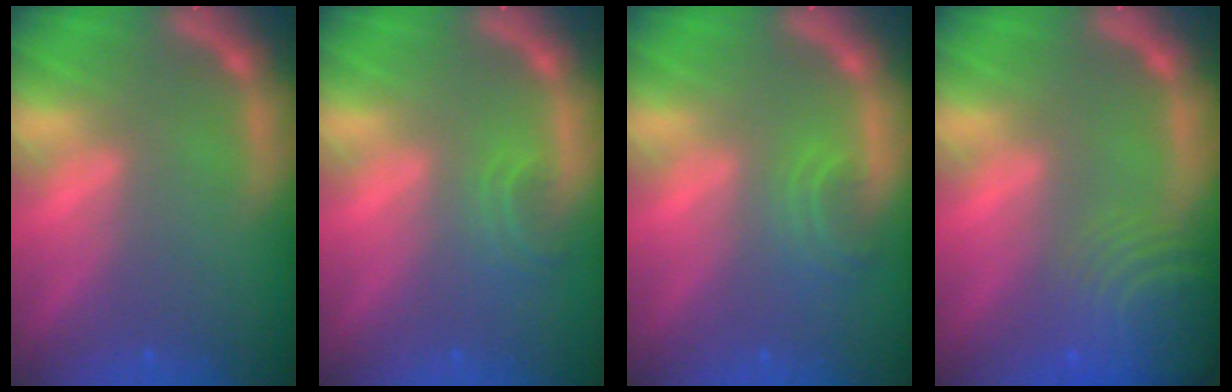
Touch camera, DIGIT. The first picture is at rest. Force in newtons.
{"total": 1.9}
{"total": 2.4}
{"total": 9.5}